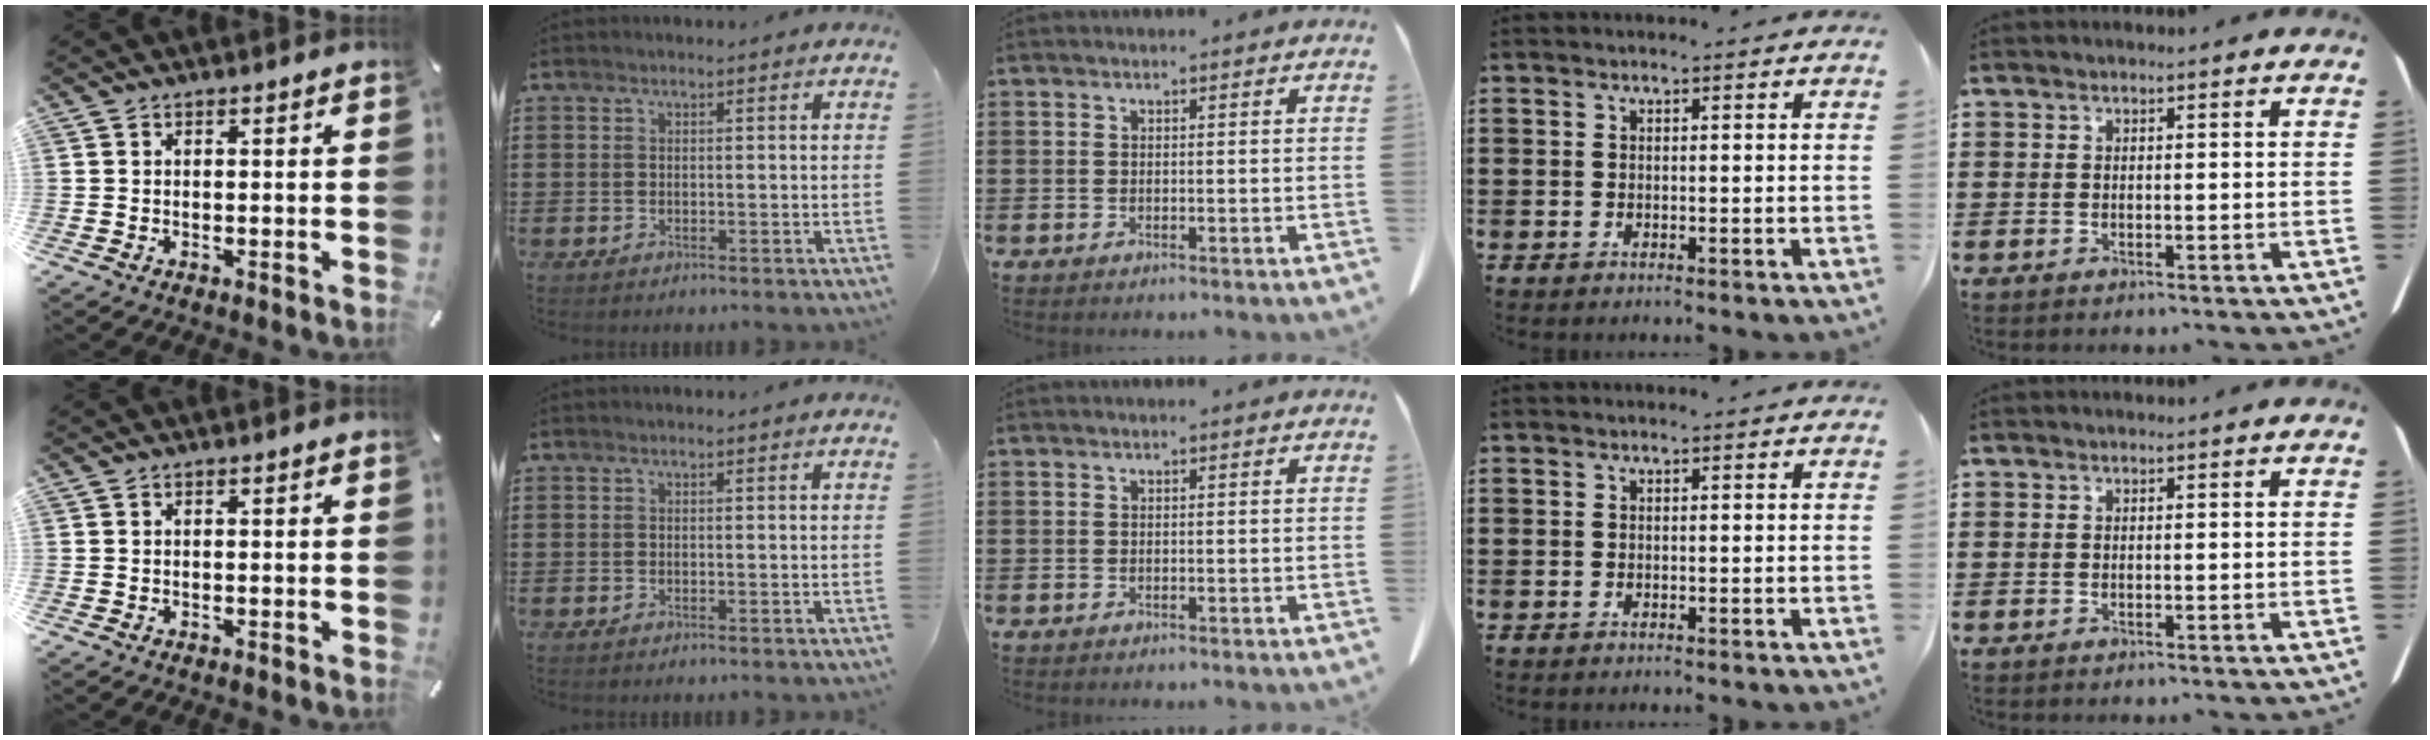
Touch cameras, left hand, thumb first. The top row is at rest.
{}